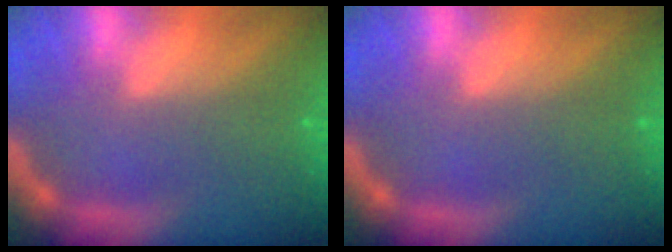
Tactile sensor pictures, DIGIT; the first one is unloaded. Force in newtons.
{"total": 0.0}